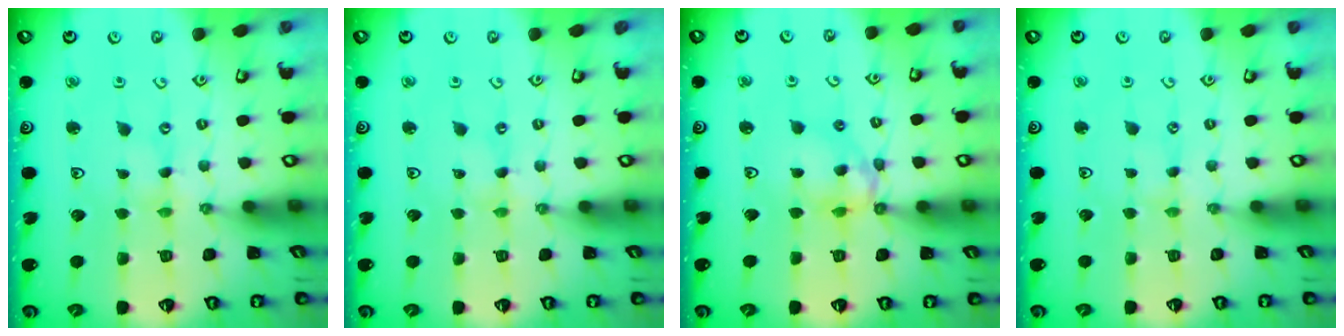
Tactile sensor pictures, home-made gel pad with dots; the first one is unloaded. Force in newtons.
{"total": 0.0}
{"total": 11.6, "press": 11.5, "slide": 1.5}
{"total": 0.7, "press": 0.7, "slide": 0.2}